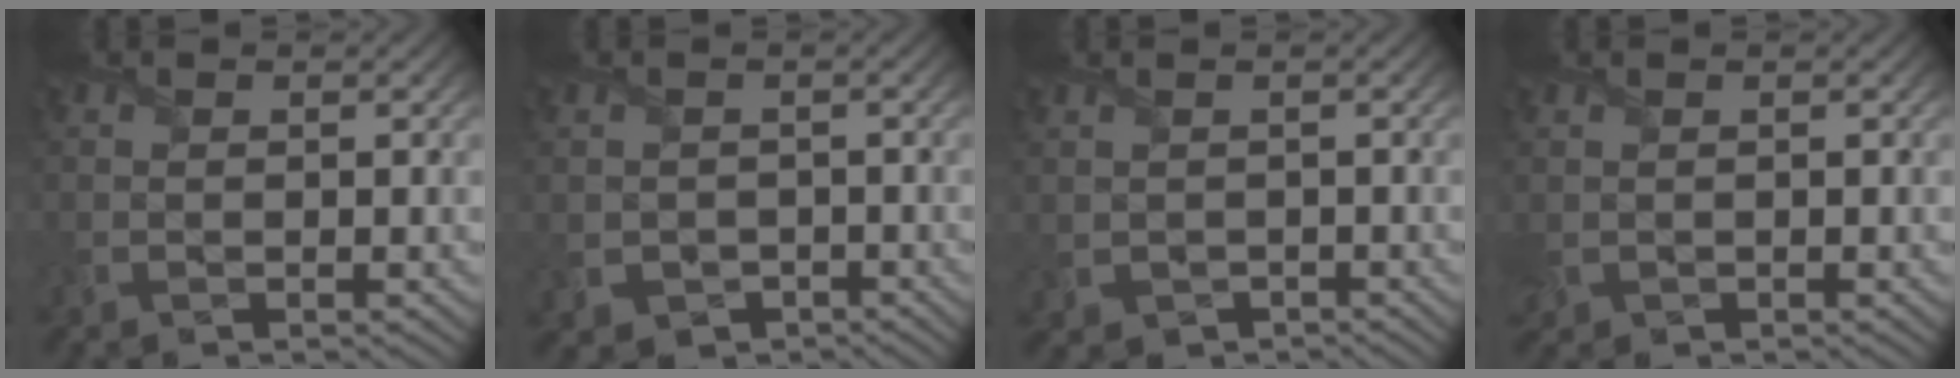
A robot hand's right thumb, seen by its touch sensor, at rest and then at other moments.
{"total": 1.9, "force": [-0.8, 1.8, 0.1], "torque": [-0.019, -0.010, -0.019]}
{"total": 0.6, "force": [-0.1, 0.6, -0.1], "torque": [-0.014, -0.004, -0.001]}
{"total": 0.8, "force": [0.3, 0.7, 0.3], "torque": [-0.017, -0.001, 0.004]}